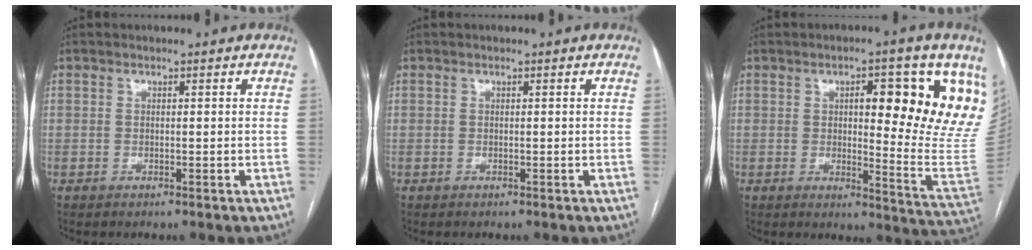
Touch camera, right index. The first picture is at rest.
{"total": 0.0}
{"total": 17.7, "force": [6.9, 3.4, 16.0], "torque": [-0.167, -0.004, 0.086]}